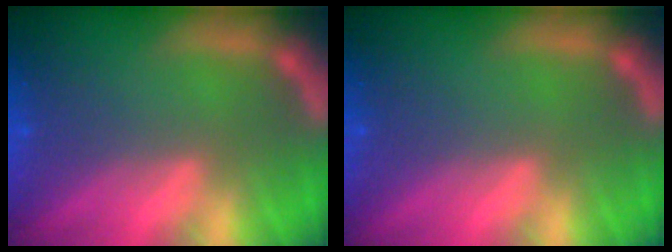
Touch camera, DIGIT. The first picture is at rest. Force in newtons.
{"total": 0.0}